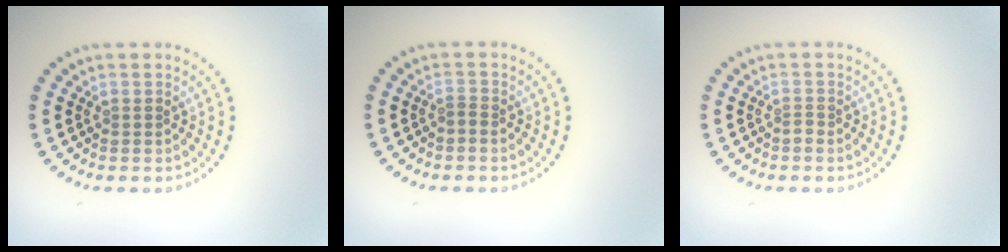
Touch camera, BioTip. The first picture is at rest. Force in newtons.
{"total": 0.6, "press": 0.3, "slide": 0.5}
{"total": 0.9, "press": 0.5, "slide": 0.7}